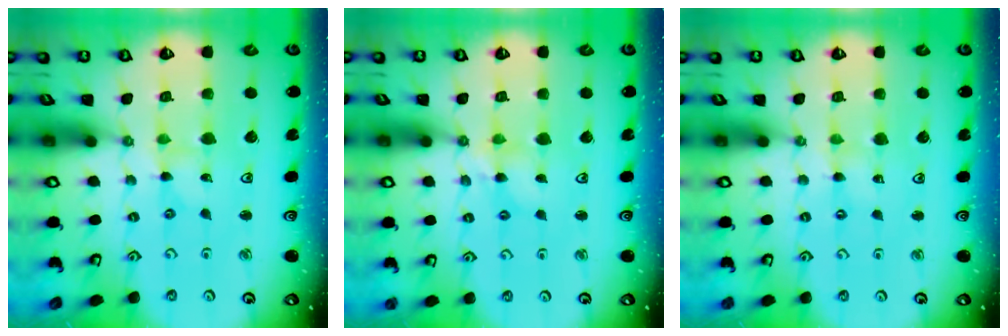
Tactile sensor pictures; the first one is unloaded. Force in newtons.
{"total": 4.0, "press": 4.0, "slide": 0.3}
{"total": 1.0, "press": 1.0, "slide": 0.2}